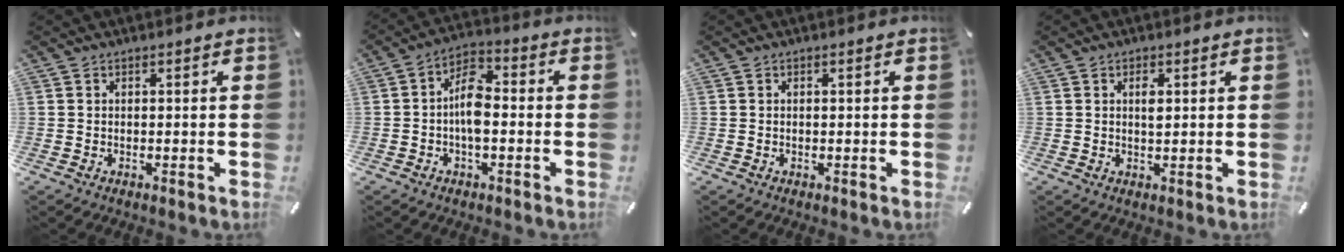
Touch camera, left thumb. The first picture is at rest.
{"total": 7.9, "force": [-1.5, 4.1, 6.6], "torque": [-0.132, 0.012, -0.028]}
{"total": 0.6, "force": [0.0, 0.2, 0.5], "torque": [-0.012, -0.001, 0.000]}
{"total": 2.3, "force": [0.7, 1.0, 2.0], "torque": [-0.035, 0.001, 0.008]}